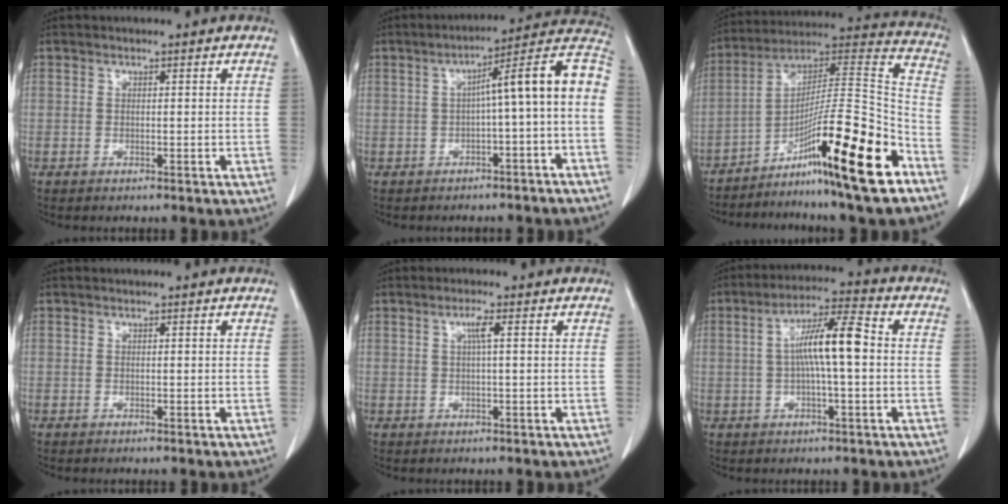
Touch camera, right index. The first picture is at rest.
{"total": 12.1, "force": [-1.1, 0.6, 12.0], "torque": [-0.164, 0.044, -0.020]}
{"total": 23.2, "force": [-13.4, 0.6, 19.0], "torque": [-0.277, -0.002, -0.224]}
{"total": 0.0}
{"total": 2.0, "force": [0.6, 0.0, 1.9], "torque": [-0.039, 0.003, 0.009]}
{"total": 9.1, "force": [0.3, 1.0, 9.1], "torque": [-0.168, 0.020, -0.002]}